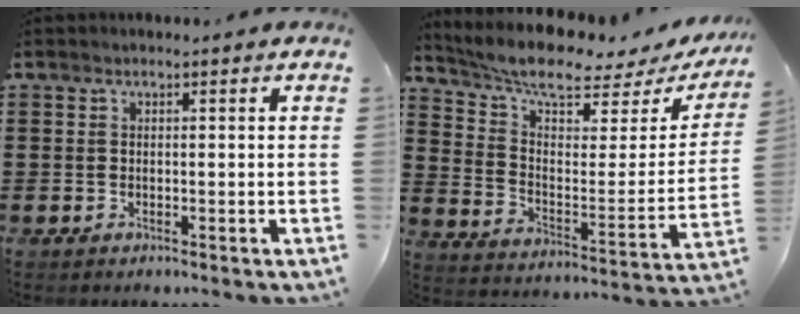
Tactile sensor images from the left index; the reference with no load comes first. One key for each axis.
{"total": 7.7, "fx": 6.4, "fy": 1.2, "fz": 4.2, "tx": -0.105, "ty": -0.046, "tz": 0.107}